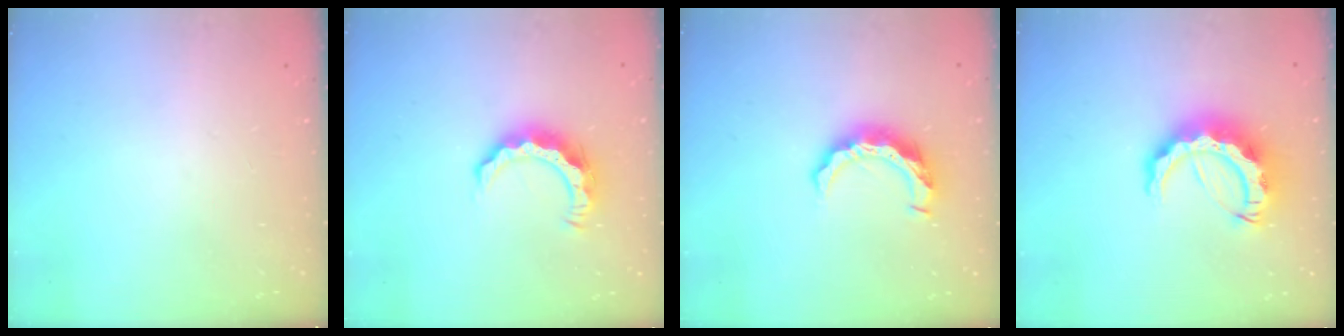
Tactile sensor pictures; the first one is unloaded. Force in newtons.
{"total": 8.6, "press": 8.6, "slide": 0.4}
{"total": 9.6, "press": 9.5, "slide": 1.1}
{"total": 12.6, "press": 12.5, "slide": 1.3}